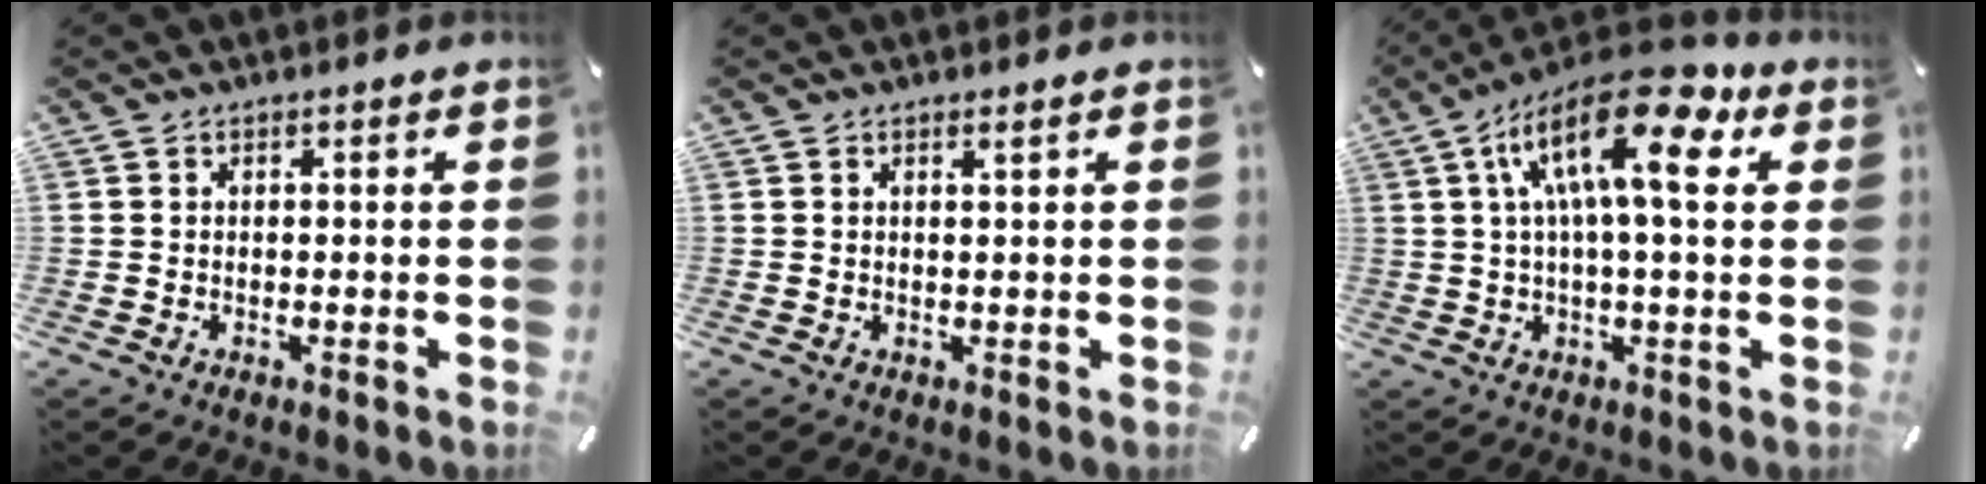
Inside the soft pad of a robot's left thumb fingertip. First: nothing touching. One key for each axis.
{"total": 0.8, "fx": 0.7, "fy": 0.0, "fz": 0.5, "tx": -0.009, "ty": -0.002, "tz": 0.012}
{"total": 17.8, "fx": 6.1, "fy": 6.3, "fz": 15.6, "tx": -0.278, "ty": -0.023, "tz": 0.095}